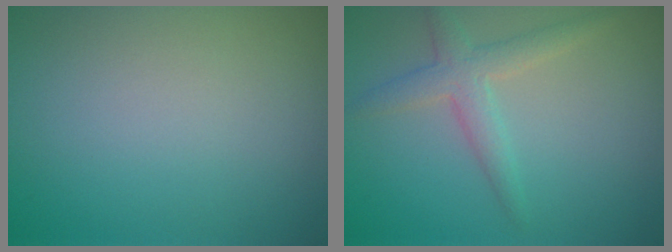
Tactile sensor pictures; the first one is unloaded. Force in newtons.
{"total": 2.7, "press": 2.7, "slide": 0.2}